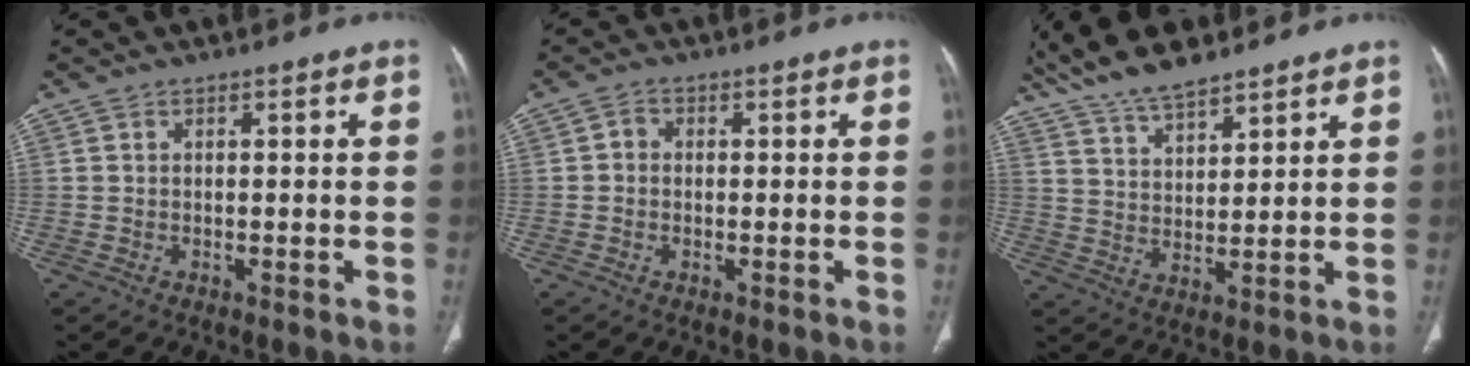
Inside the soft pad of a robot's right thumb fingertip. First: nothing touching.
{"total": 0.7, "force": [0.1, 0.6, 0.4], "torque": [-0.005, 0.001, 0.001]}
{"total": 11.9, "force": [9.8, 3.5, 5.8], "torque": [-0.093, -0.035, 0.183]}